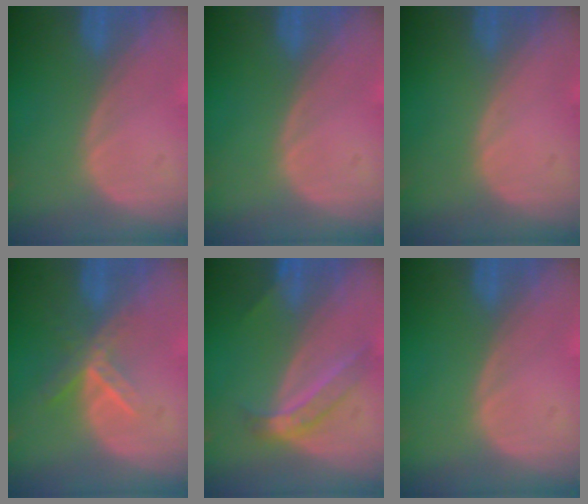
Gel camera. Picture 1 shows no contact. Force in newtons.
{"total": 0.0}
{"total": 0.0}
{"total": 5.7, "press": 5.0, "slide": 2.8}
{"total": 5.2, "press": 4.8, "slide": 2.2}
{"total": 0.0}